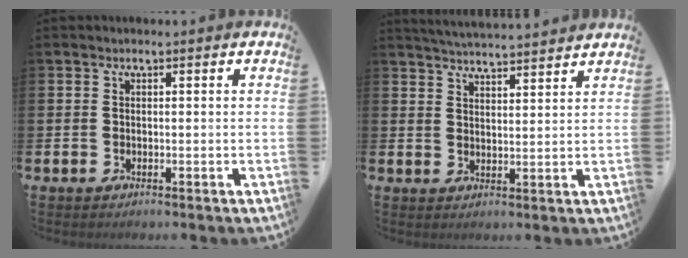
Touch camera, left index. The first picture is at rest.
{"total": 4.4, "force": [4.4, -0.3, 0.2], "torque": [-0.012, -0.030, 0.077]}